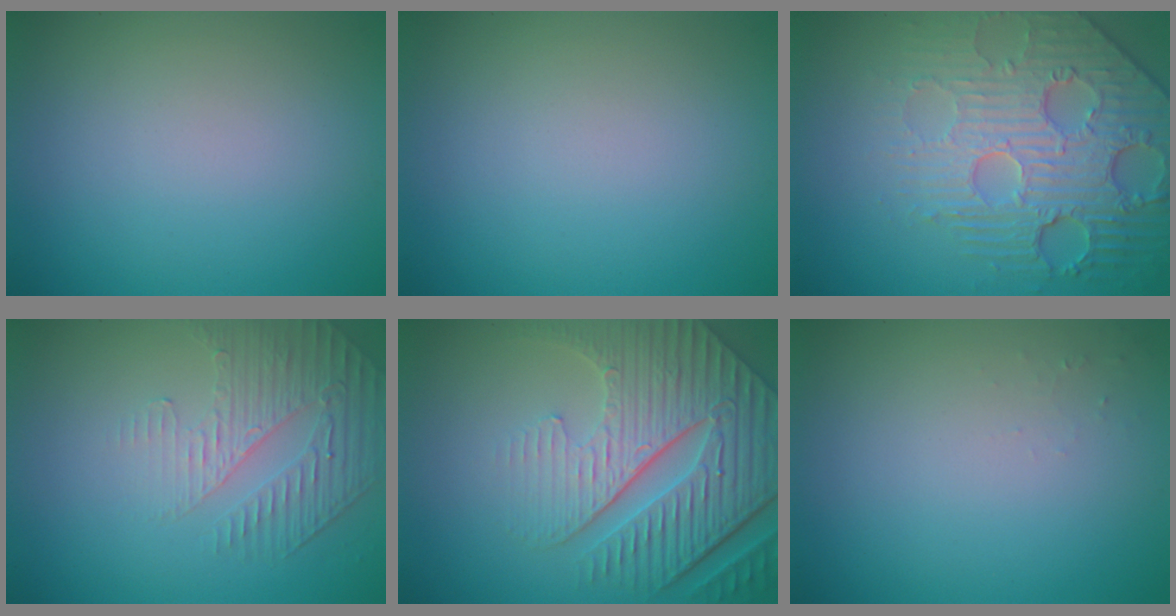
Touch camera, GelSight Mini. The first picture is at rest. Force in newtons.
{"total": 0.0}
{"total": 6.2, "press": 5.3, "slide": 3.4}
{"total": 2.2, "press": 1.7, "slide": 1.4}
{"total": 8.6, "press": 6.4, "slide": 5.7}
{"total": 0.5, "press": 0.5, "slide": 0.1}